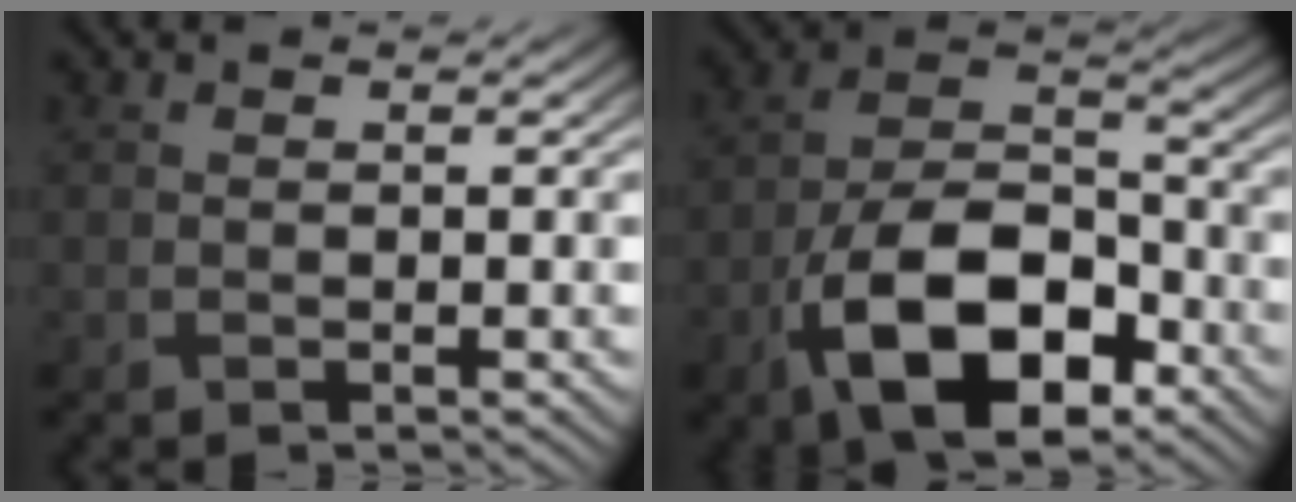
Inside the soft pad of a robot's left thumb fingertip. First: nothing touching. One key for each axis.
{"total": 14.0, "fx": -6.7, "fy": 7.2, "fz": 9.9, "tx": -0.197, "ty": -0.012, "tz": -0.133}